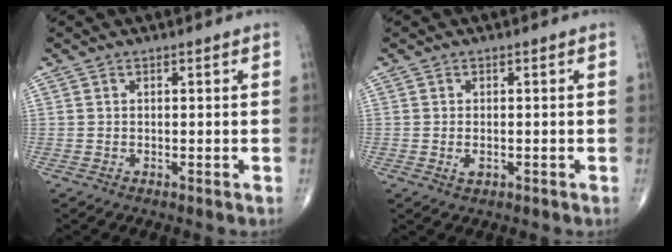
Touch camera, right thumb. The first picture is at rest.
{"total": 1.7, "force": [-0.4, 0.9, 1.4], "torque": [-0.026, -0.002, -0.007]}